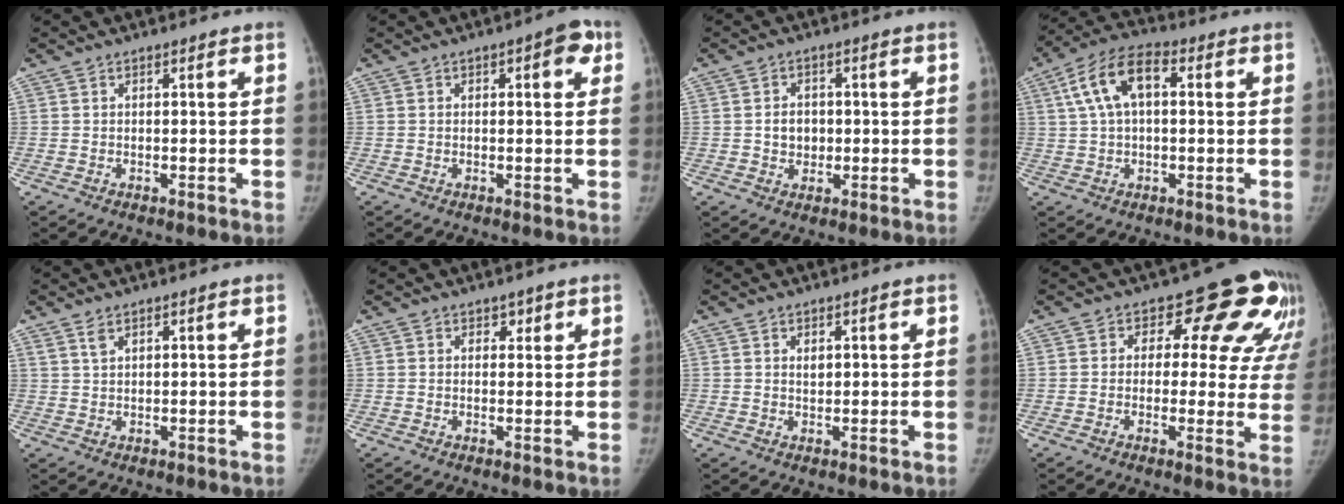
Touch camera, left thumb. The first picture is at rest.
{"total": 4.0, "force": [1.5, 1.8, 3.3], "torque": [-0.021, 0.000, 0.007]}
{"total": 3.9, "force": [-0.2, 3.2, 2.1], "torque": [-0.014, 0.001, -0.004]}
{"total": 10.5, "force": [2.5, 5.6, 8.5], "torque": [-0.160, 0.028, 0.037]}
{"total": 1.8, "force": [1.3, 0.7, 1.0], "torque": [-0.016, -0.002, 0.029]}
{"total": 1.5, "force": [0.9, 1.1, 0.4], "torque": [0.011, -0.005, 0.011]}
{"total": 1.3, "force": [0.7, 0.9, 0.7], "torque": [0.001, -0.005, 0.012]}
{"total": 14.4, "force": [8.7, 8.8, 7.4], "torque": [-0.023, -0.026, 0.070]}